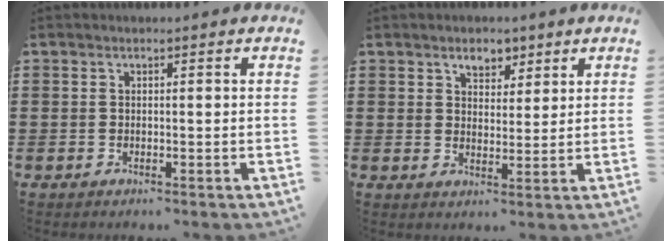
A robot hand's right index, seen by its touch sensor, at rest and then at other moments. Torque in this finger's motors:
{"motor_torque": [0.04, 0.01, 0.28, 0.02]}